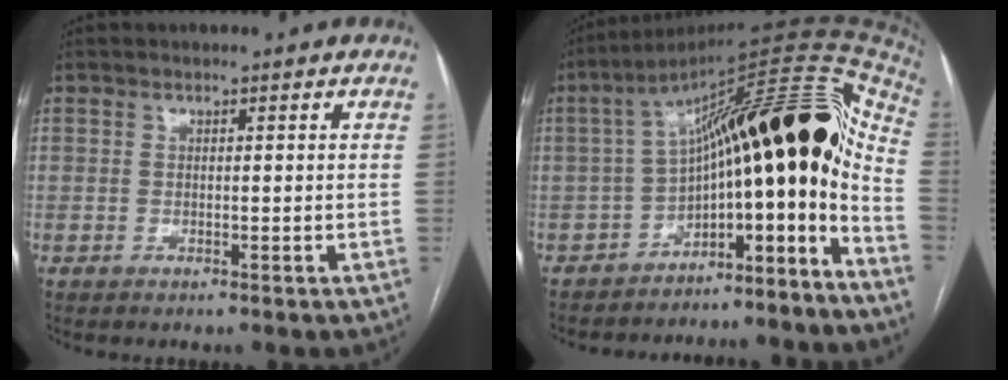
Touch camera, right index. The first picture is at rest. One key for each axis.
{"total": 23.3, "fx": -8.6, "fy": 6.4, "fz": 20.7, "tx": -0.243, "ty": 0.083, "tz": -0.117}